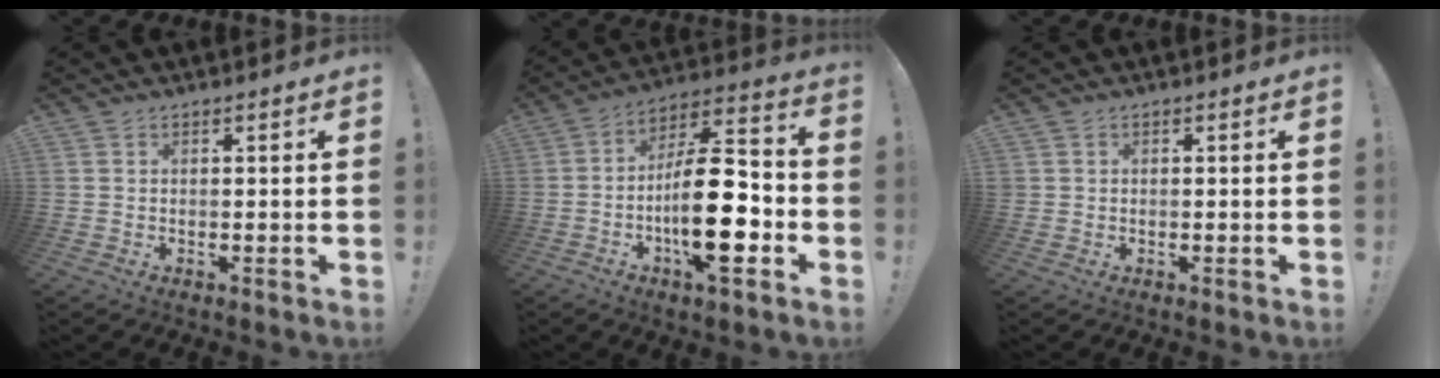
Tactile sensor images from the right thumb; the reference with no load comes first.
{"total": 20.9, "force": [-5.5, 7.4, 18.8], "torque": [-0.326, 0.027, -0.084]}
{"total": 0.8, "force": [0.2, 0.7, 0.0], "torque": [-0.004, 0.004, 0.005]}